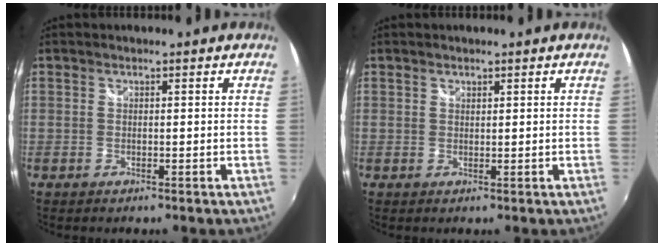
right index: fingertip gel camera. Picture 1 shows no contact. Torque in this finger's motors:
{"motor_torque": [-0.25, -0.06, -0.09, 0.00]}